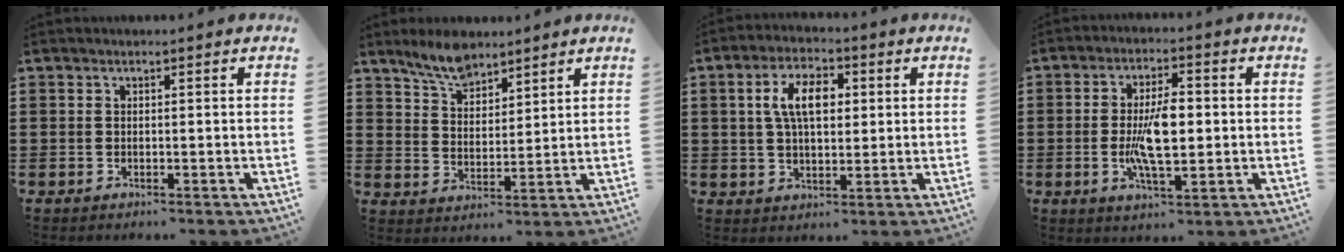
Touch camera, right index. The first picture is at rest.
{"total": 6.1, "force": [5.2, 2.2, 2.3], "torque": [-0.061, -0.006, 0.098]}
{"total": 7.4, "force": [1.6, 3.9, 6.1], "torque": [-0.121, 0.013, 0.023]}
{"total": 8.3, "force": [-0.5, 3.1, 7.7], "torque": [-0.163, -0.002, -0.017]}